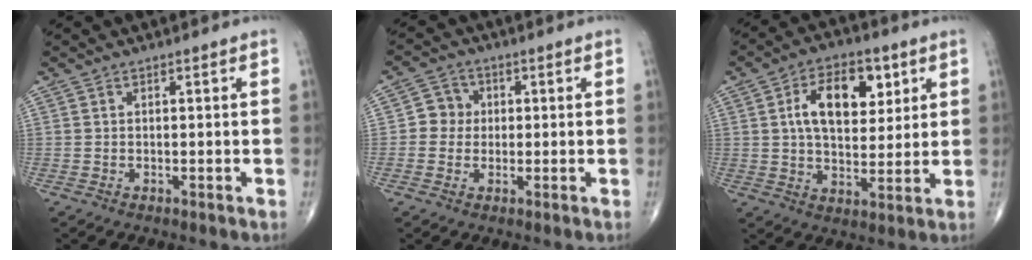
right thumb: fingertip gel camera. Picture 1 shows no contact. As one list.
[{"total": 4.4, "force": [0.1, 4.2, 1.3], "torque": [0.007, 0.010, -0.007]}, {"total": 13.4, "force": [4.2, 7.8, 10.1], "torque": [-0.128, -0.006, 0.068]}]